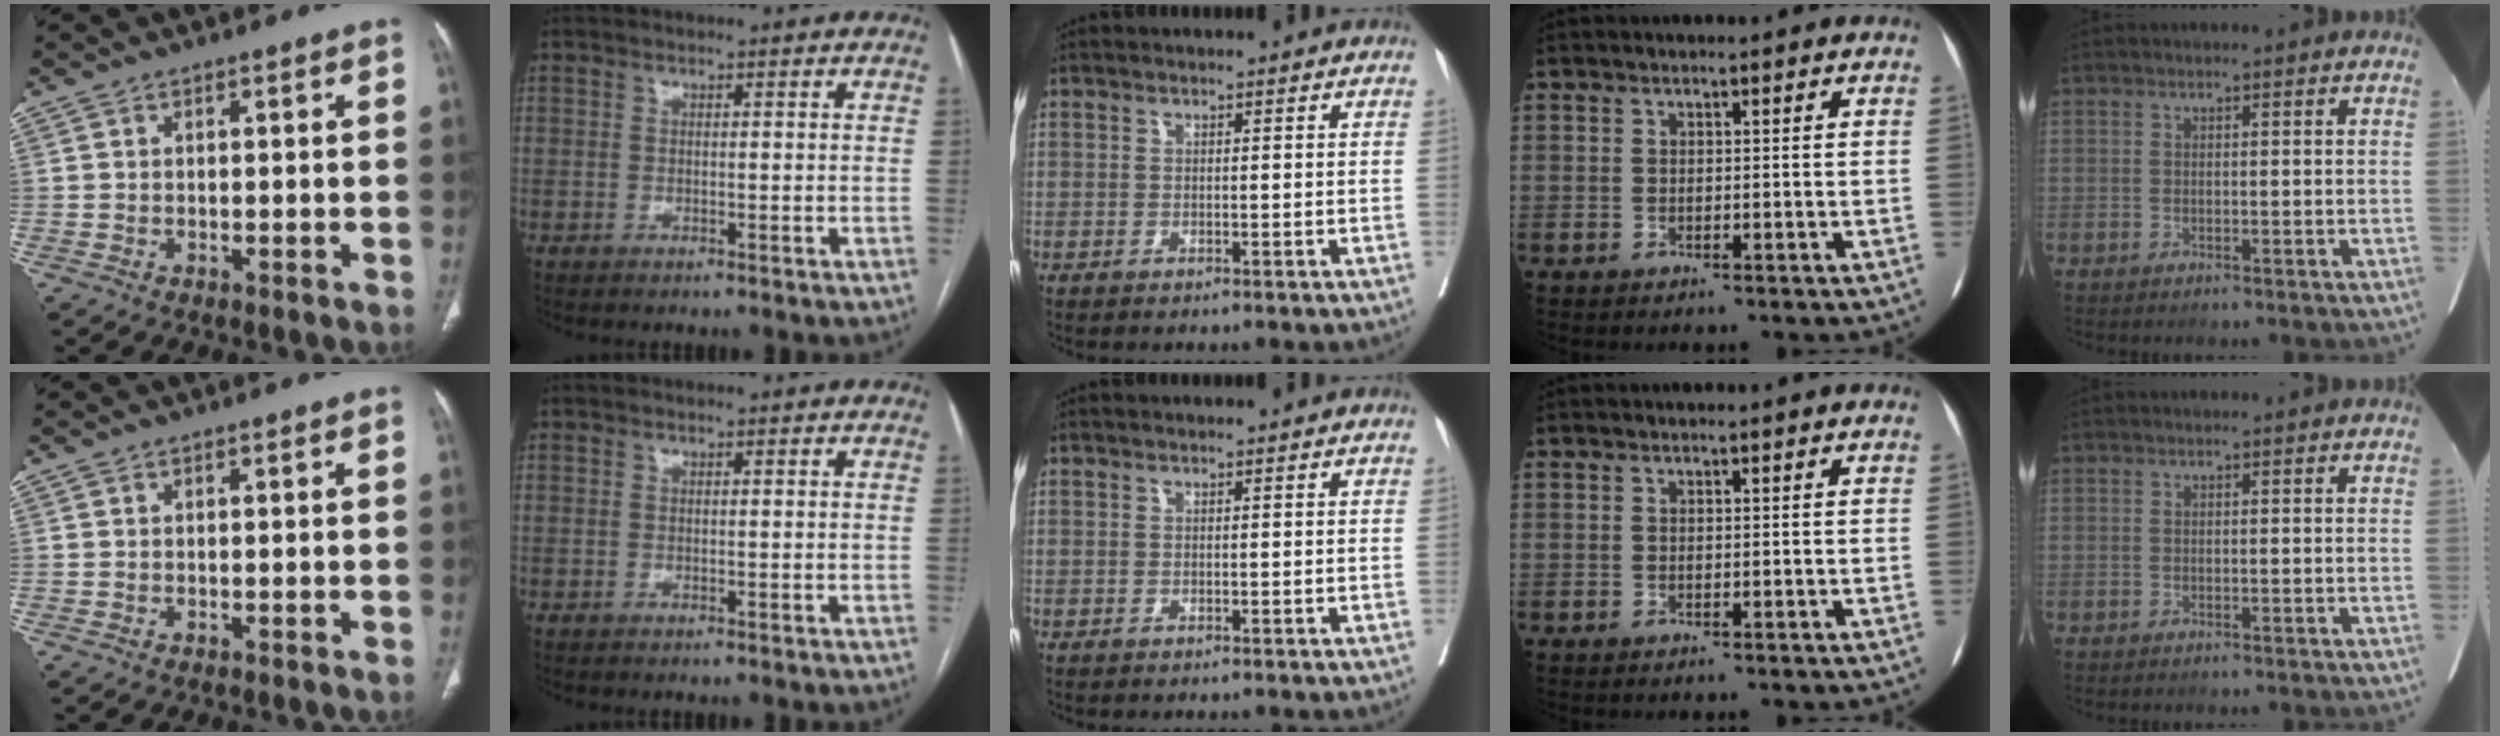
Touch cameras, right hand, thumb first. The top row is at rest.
{}